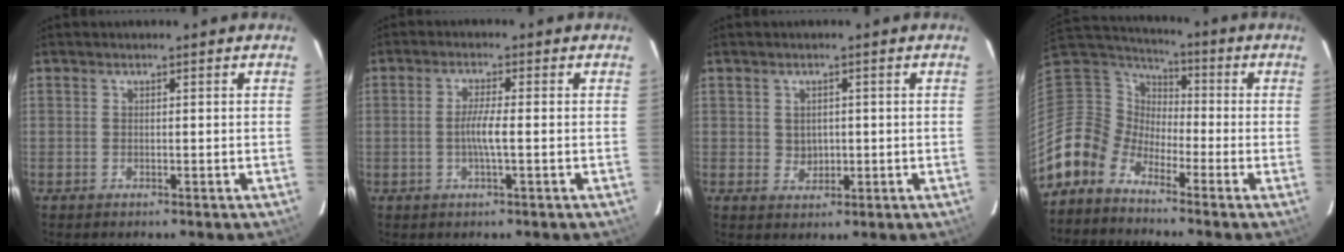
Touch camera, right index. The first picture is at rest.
{"total": 3.7, "force": [-0.7, -0.1, 3.6], "torque": [-0.068, -0.001, -0.015]}
{"total": 2.7, "force": [0.2, 2.5, 1.0], "torque": [-0.014, 0.002, 0.008]}
{"total": 9.5, "force": [-7.2, 5.9, 1.9], "torque": [-0.051, 0.026, -0.168]}